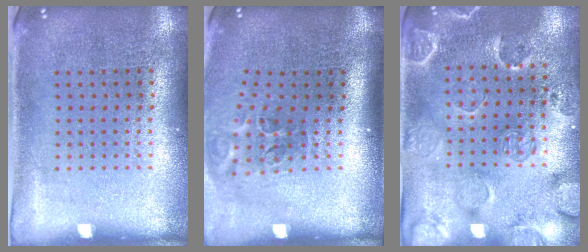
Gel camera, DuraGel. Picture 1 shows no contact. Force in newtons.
{"total": 2.0, "press": 1.2, "slide": 1.7}
{"total": 2.5, "press": 2.1, "slide": 1.4}